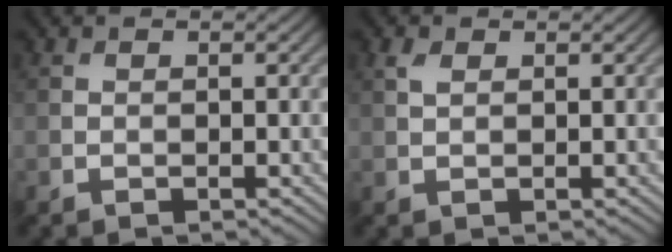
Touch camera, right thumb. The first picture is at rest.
{"total": 1.2, "force": [0.6, 0.7, 0.8], "torque": [-0.023, 0.003, 0.012]}